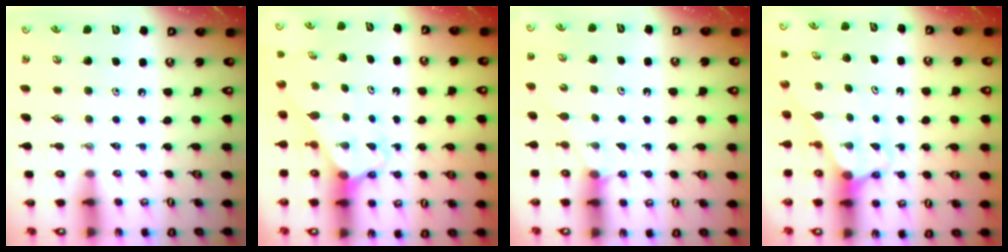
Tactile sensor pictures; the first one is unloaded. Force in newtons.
{"total": 2.6, "press": 2.6, "slide": 0.2}
{"total": 2.9, "press": 2.9, "slide": 0.4}
{"total": 2.7, "press": 2.7, "slide": 0.2}